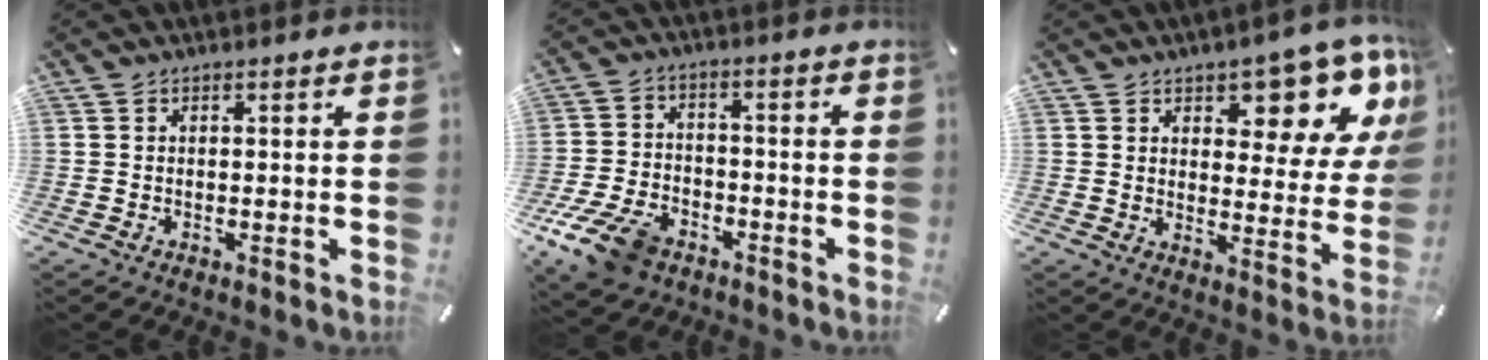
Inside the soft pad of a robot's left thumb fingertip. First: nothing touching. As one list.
[{"total": 11.2, "force": [-7.0, 6.6, 5.6], "torque": [-0.119, 0.037, -0.129]}, {"total": 11.1, "force": [8.0, 4.8, 6.0], "torque": [-0.065, -0.070, 0.131]}]